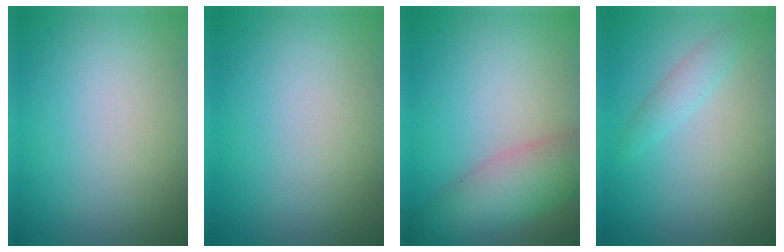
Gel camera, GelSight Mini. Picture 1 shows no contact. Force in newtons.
{"total": 0.0}
{"total": 5.6, "press": 5.6, "slide": 0.3}
{"total": 1.5, "press": 1.5, "slide": 0.1}